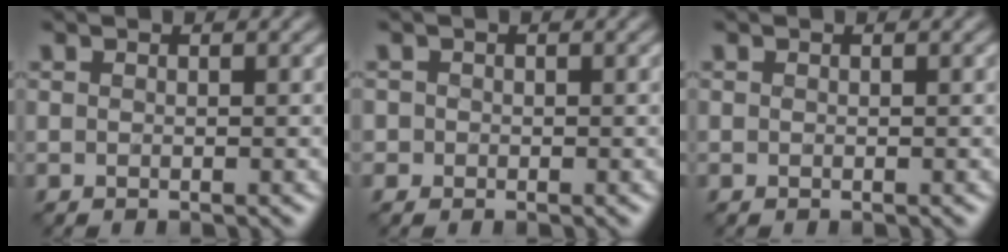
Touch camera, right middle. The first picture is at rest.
{"total": 0.8, "force": [-0.1, 0.8, 0.0], "torque": [0.007, -0.001, -0.008]}
{"total": 0.0}